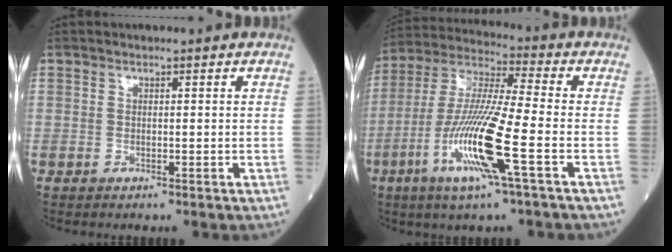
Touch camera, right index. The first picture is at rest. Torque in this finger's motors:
{"motor_torque": [0.71, -0.43, 1.05, 0.21]}